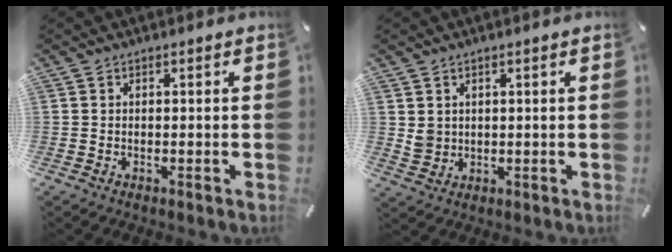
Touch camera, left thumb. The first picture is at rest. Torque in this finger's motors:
{"motor_torque": [0.43, 0.15, 0.29, -0.19, 0.07]}